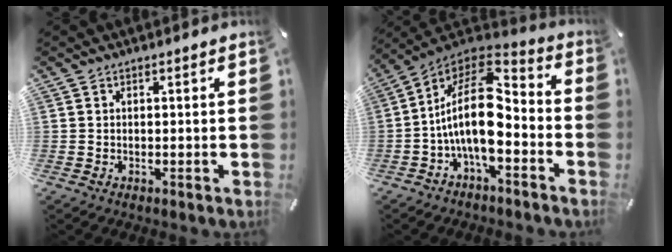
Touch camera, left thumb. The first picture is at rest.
{"total": 17.6, "force": [-2.0, 8.8, 15.1], "torque": [-0.303, 0.000, -0.039]}